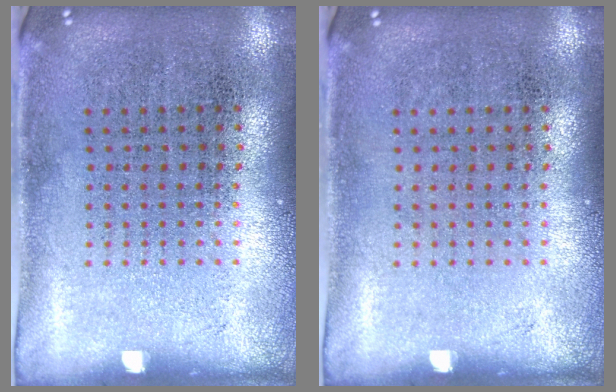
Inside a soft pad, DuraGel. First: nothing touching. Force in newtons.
{"total": 0.0}